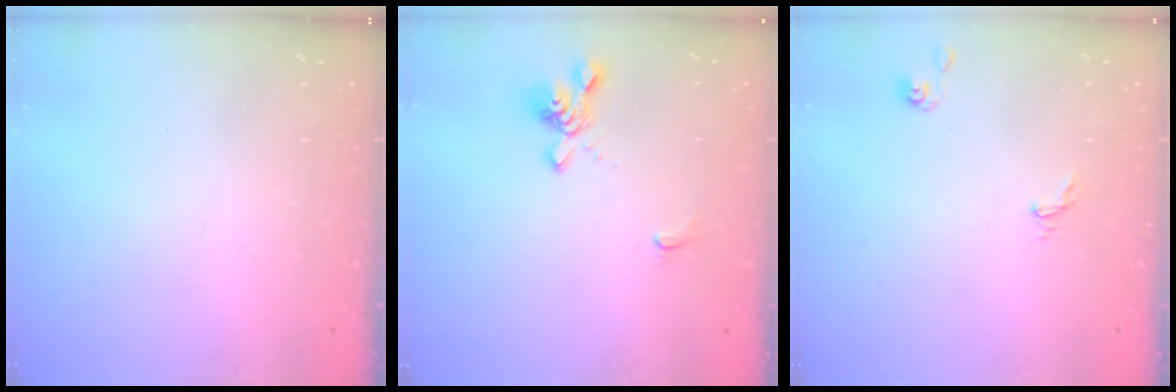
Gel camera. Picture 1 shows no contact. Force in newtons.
{"total": 1.6, "press": 1.0, "slide": 1.2}
{"total": 3.8, "press": 3.7, "slide": 0.4}